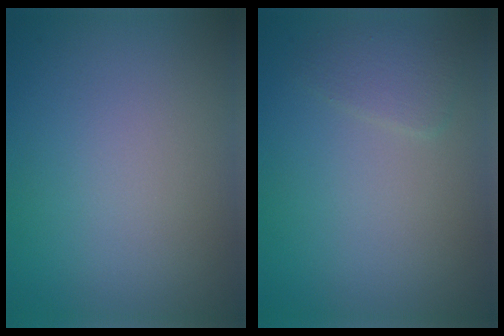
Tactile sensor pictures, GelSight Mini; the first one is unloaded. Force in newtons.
{"total": 1.5, "press": 1.5, "slide": 0.1}